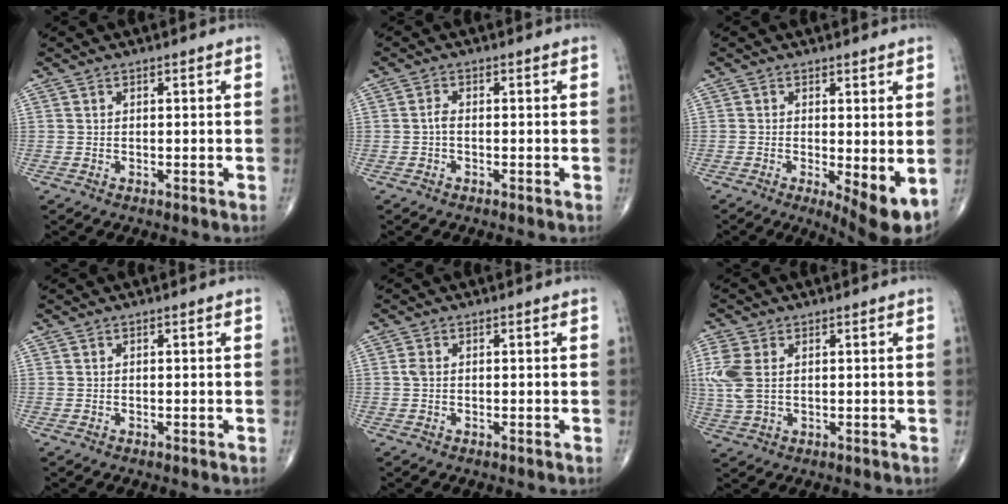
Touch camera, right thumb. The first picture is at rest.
{"total": 1.3, "force": [-0.4, 0.6, 1.1], "torque": [-0.020, 0.002, -0.010]}
{"total": 7.0, "force": [-1.2, 2.1, 6.6], "torque": [-0.097, -0.020, -0.016]}
{"total": 0.0}
{"total": 1.2, "force": [0.0, 0.7, 0.9], "torque": [-0.021, 0.001, -0.001]}
{"total": 7.0, "force": [1.2, 4.4, 5.3], "torque": [-0.148, 0.007, 0.029]}